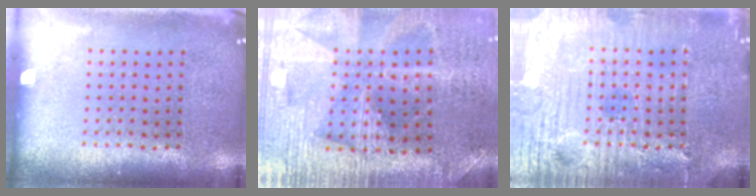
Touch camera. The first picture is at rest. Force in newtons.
{"total": 3.0, "press": 3.0, "slide": 0.5}
{"total": 5.7, "press": 5.7, "slide": 0.6}